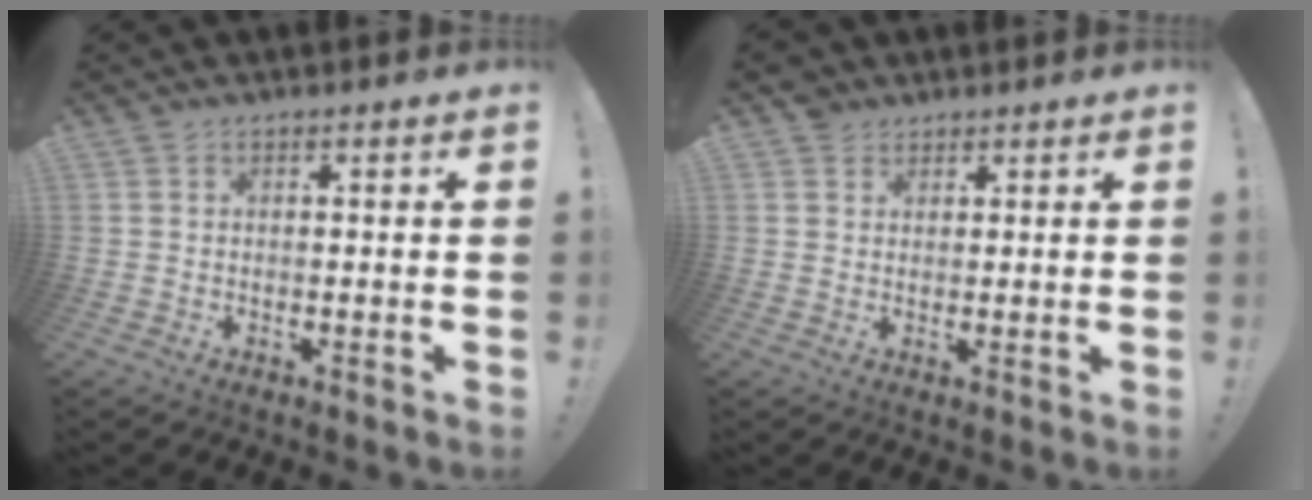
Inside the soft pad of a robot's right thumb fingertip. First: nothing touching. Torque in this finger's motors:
{"motor_torque": [0.29, 1.68, 0.77, 0.64, 0.00]}